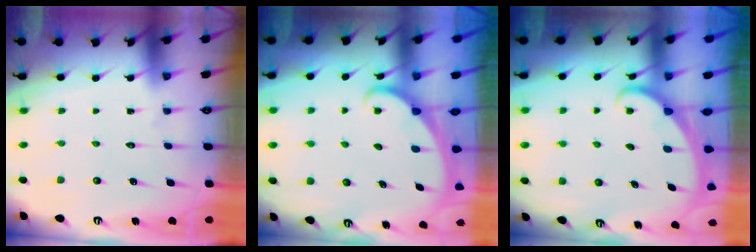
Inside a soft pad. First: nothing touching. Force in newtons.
{"total": 1.8, "press": 1.8, "slide": 0.1}
{"total": 1.6, "press": 1.6, "slide": 0.1}